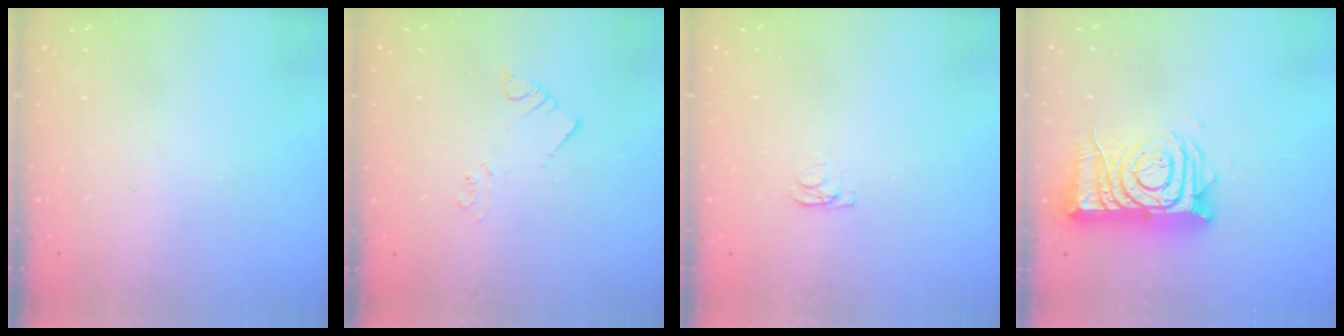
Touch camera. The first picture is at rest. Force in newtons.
{"total": 2.2, "press": 2.2, "slide": 0.1}
{"total": 1.2, "press": 1.1, "slide": 0.3}
{"total": 14.2, "press": 14.1, "slide": 1.2}